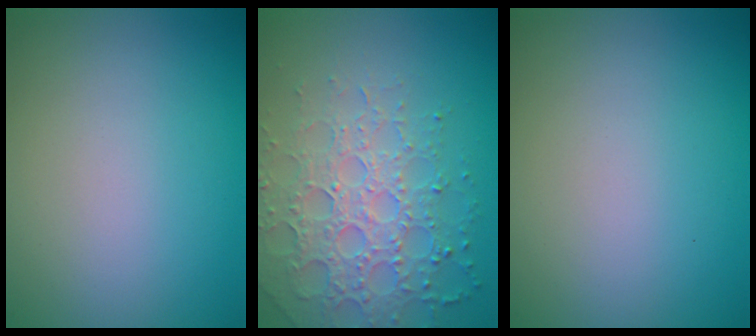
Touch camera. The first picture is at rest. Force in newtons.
{"total": 4.9, "press": 4.7, "slide": 1.3}
{"total": 0.0}